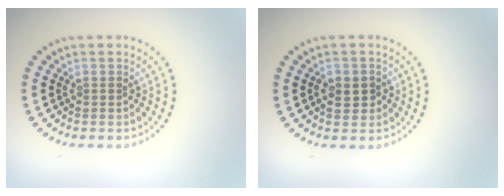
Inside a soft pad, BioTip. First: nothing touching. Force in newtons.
{"total": 2.3, "press": 2.2, "slide": 0.5}